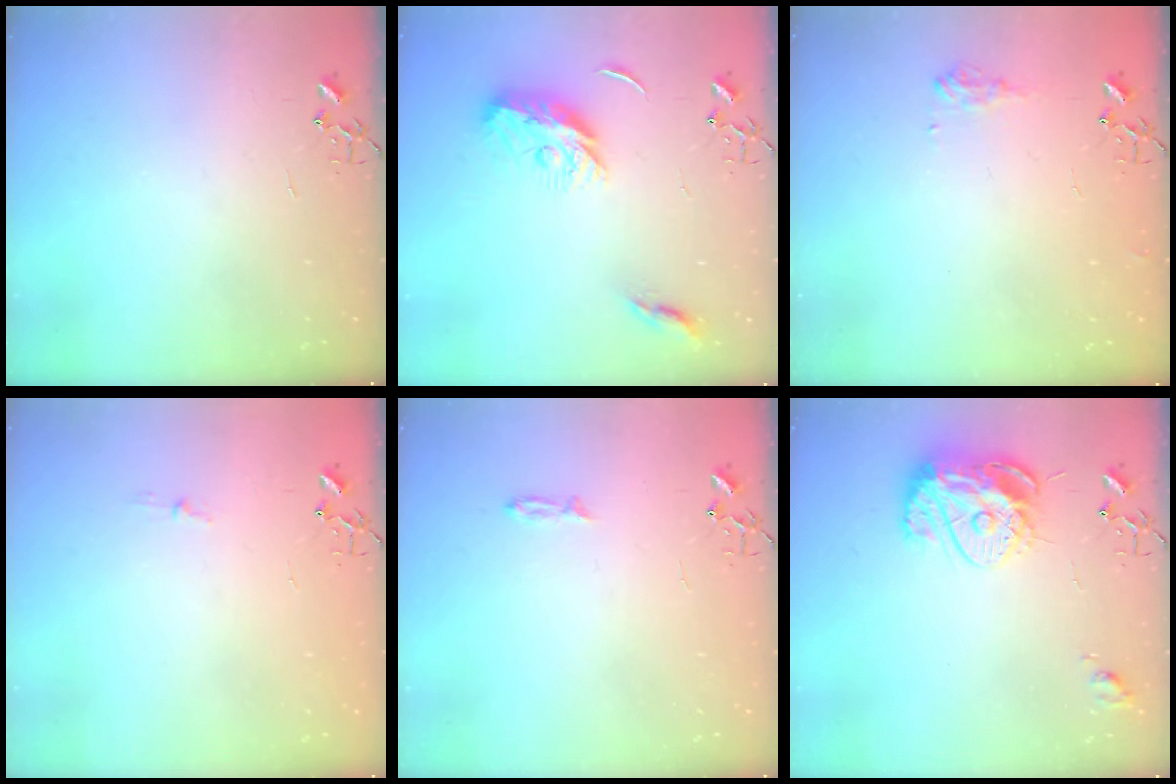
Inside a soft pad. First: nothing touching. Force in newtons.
{"total": 11.1, "press": 11.0, "slide": 0.8}
{"total": 7.7, "press": 7.6, "slide": 1.0}
{"total": 2.9, "press": 2.9, "slide": 0.4}
{"total": 3.4, "press": 3.4, "slide": 0.4}
{"total": 14.7, "press": 14.6, "slide": 1.4}